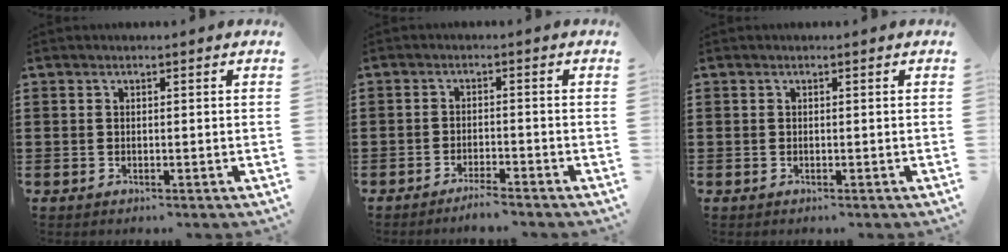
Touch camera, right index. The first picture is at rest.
{"total": 2.5, "force": [-2.4, -0.3, 0.7], "torque": [-0.016, -0.002, -0.047]}
{"total": 0.0}